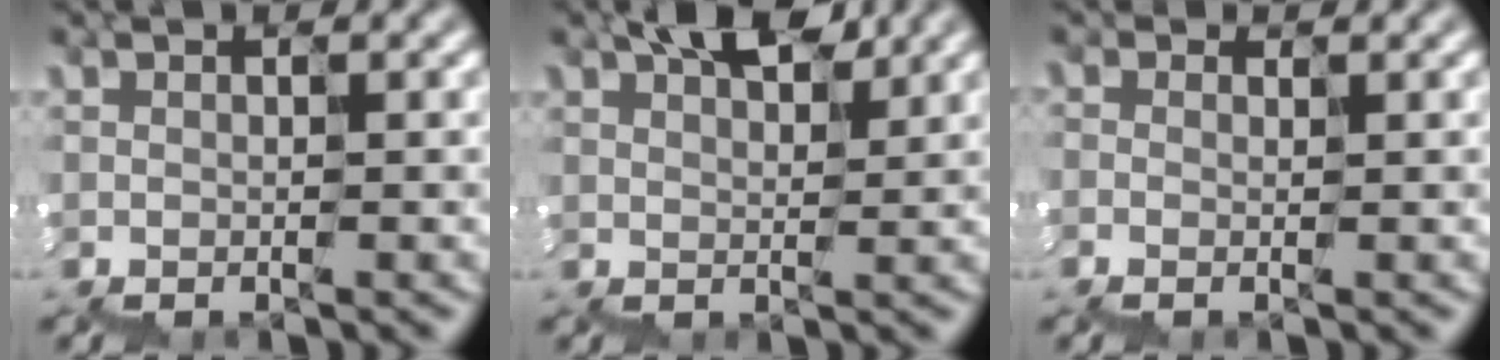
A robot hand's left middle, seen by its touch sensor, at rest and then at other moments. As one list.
[{"total": 3.3, "force": [2.8, 1.0, 1.2], "torque": [-0.031, 0.014, 0.043]}, {"total": 0.9, "force": [-0.3, -0.3, -0.7], "torque": [0.007, -0.008, -0.009]}]